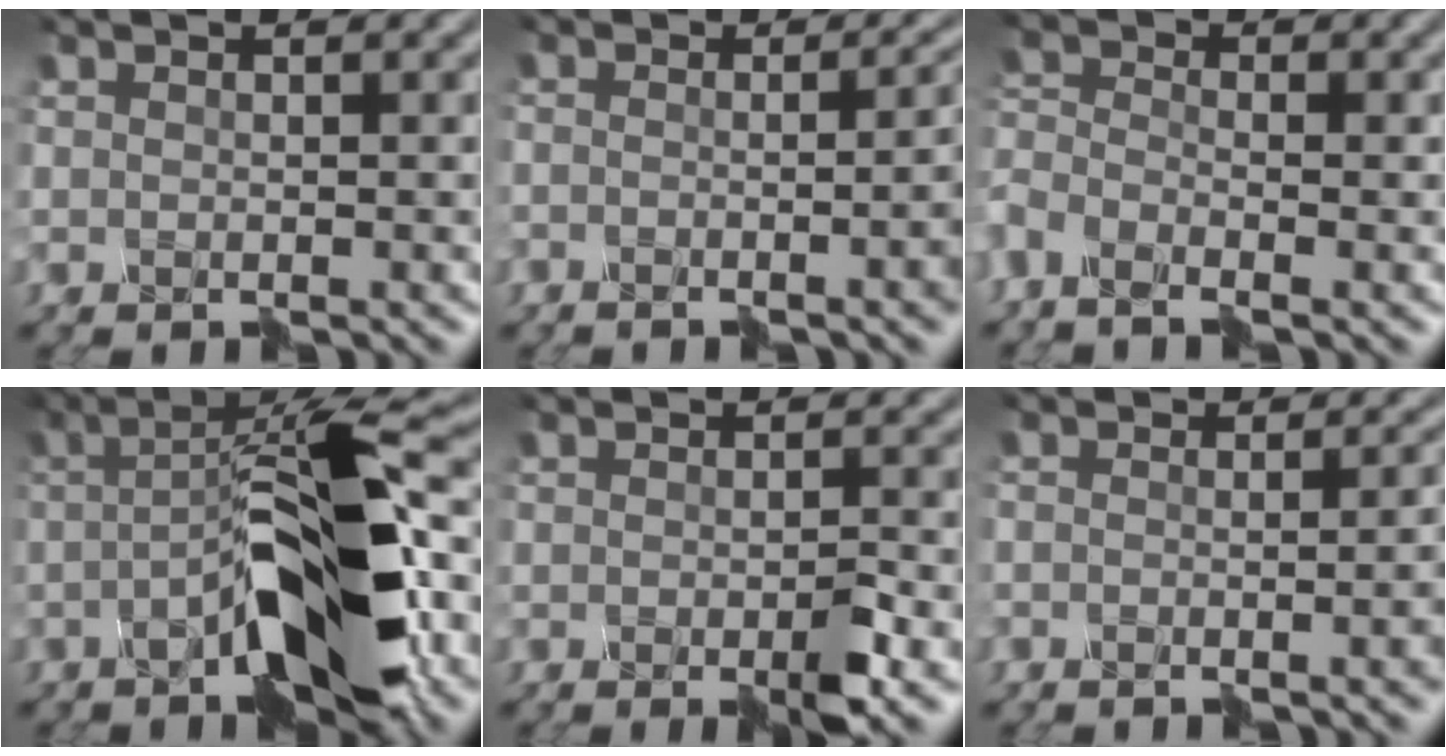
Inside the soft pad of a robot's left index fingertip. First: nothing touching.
{"total": 7.9, "force": [-2.5, 3.3, 6.8], "torque": [-0.048, -0.003, -0.038]}
{"total": 3.9, "force": [-3.4, 1.4, 1.3], "torque": [-0.041, -0.010, -0.061]}
{"total": 10.0, "force": [-3.8, 1.8, 9.1], "torque": [-0.151, 0.012, -0.075]}
{"total": 2.4, "force": [-1.9, -0.2, 1.6], "torque": [-0.039, -0.007, -0.032]}
{"total": 6.3, "force": [-2.7, 2.5, 5.0], "torque": [-0.020, 0.000, -0.040]}